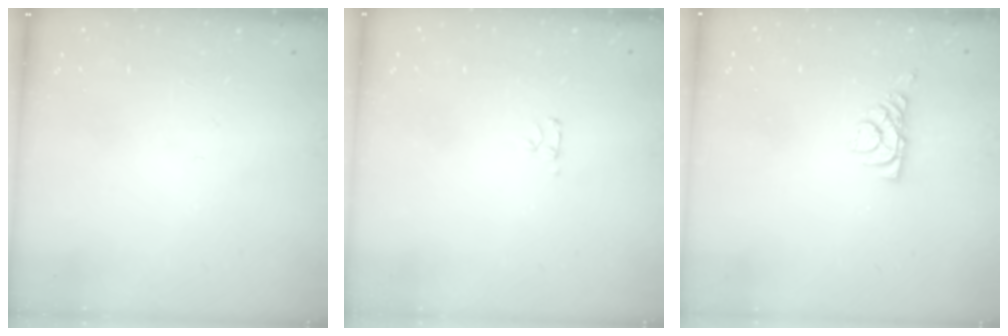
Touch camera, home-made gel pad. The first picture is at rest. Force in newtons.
{"total": 3.1, "press": 3.1, "slide": 0.4}
{"total": 6.0, "press": 6.0, "slide": 0.8}